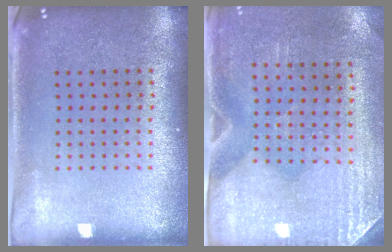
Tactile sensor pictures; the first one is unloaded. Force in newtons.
{"total": 2.9, "press": 2.5, "slide": 1.5}